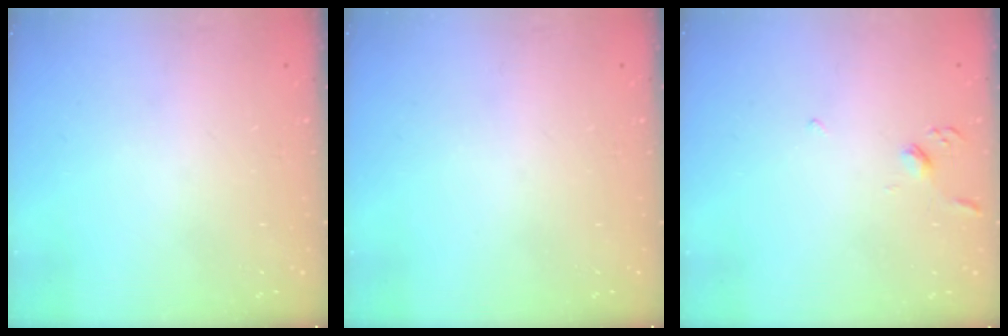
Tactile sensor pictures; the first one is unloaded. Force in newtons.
{"total": 0.0}
{"total": 2.9, "press": 2.8, "slide": 0.7}